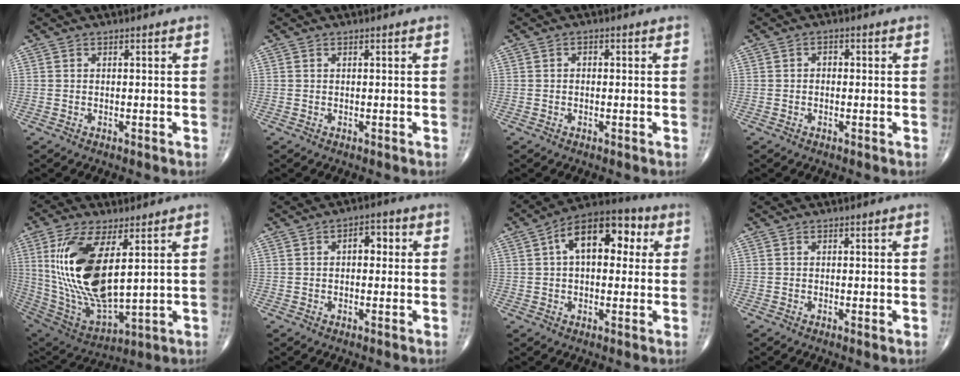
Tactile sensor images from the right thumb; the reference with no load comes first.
{"total": 0.0}
{"total": 1.0, "force": [0.1, 0.7, 0.6], "torque": [-0.007, 0.005, -0.001]}
{"total": 1.4, "force": [0.0, 1.0, 0.9], "torque": [-0.007, 0.007, -0.004]}
{"total": 20.5, "force": [5.0, 8.7, 17.9], "torque": [-0.366, -0.030, 0.107]}
{"total": 3.8, "force": [0.7, 2.3, 2.9], "torque": [-0.031, 0.011, 0.004]}
{"total": 14.1, "force": [3.6, 7.9, 11.1], "torque": [-0.150, 0.031, 0.046]}
{"total": 0.6, "force": [0.1, 0.0, 0.6], "torque": [-0.013, -0.005, -0.002]}